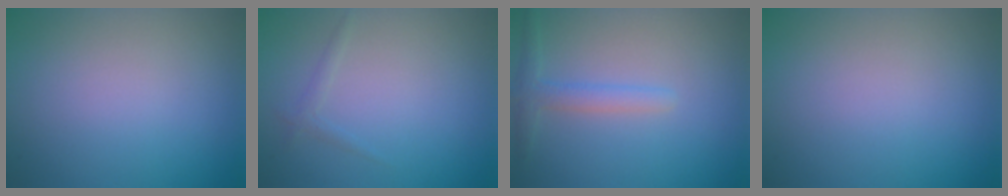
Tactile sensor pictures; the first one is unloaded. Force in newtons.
{"total": 0.9, "press": 0.9, "slide": 0.1}
{"total": 2.1, "press": 2.1, "slide": 0.1}
{"total": 0.0}